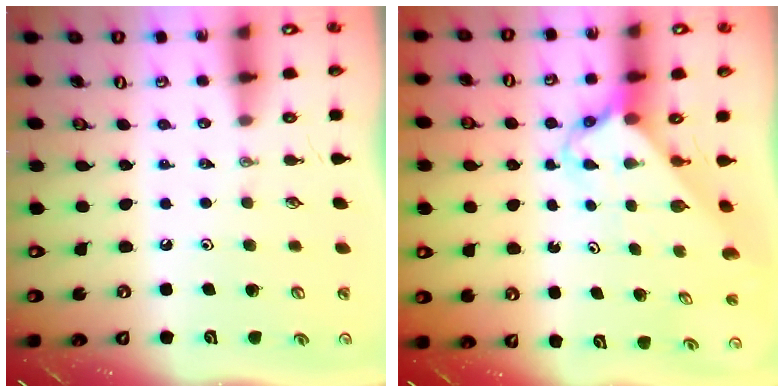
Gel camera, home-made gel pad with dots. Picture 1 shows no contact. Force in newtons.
{"total": 2.9, "press": 2.9, "slide": 0.3}